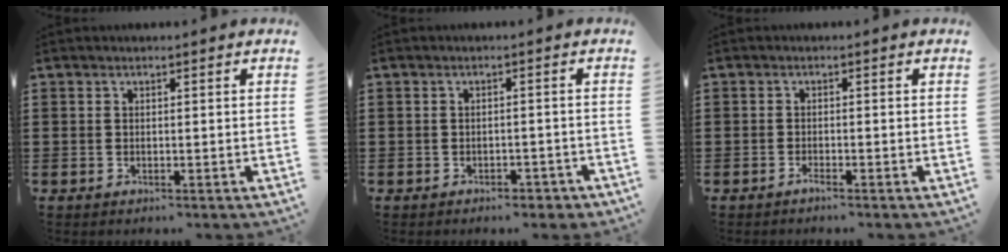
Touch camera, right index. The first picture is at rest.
{"total": 1.6, "force": [-1.5, 0.5, 0.1], "torque": [-0.009, 0.000, -0.032]}
{"total": 0.9, "force": [-0.8, 0.0, 0.4], "torque": [-0.009, -0.004, -0.016]}